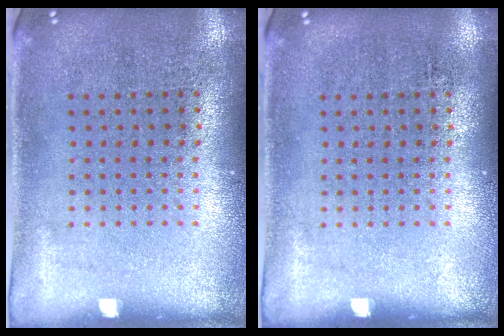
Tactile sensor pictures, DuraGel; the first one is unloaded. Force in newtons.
{"total": 0.0}